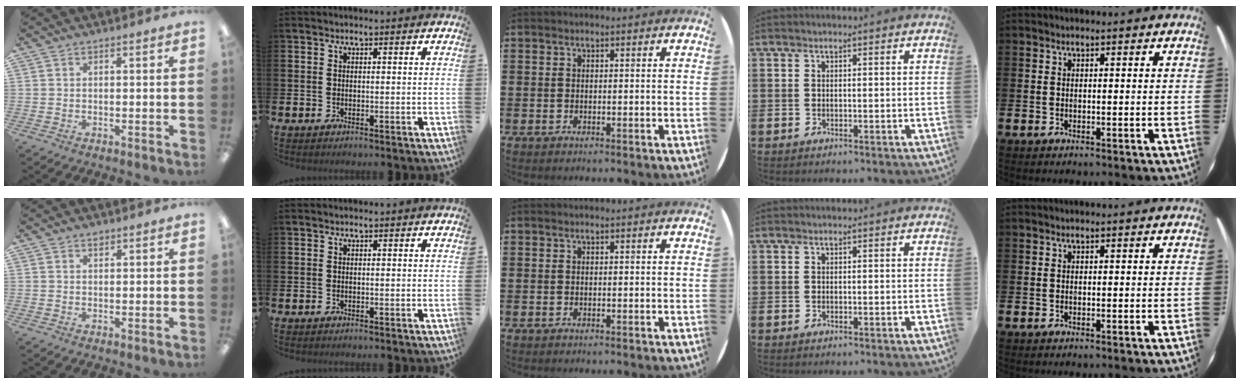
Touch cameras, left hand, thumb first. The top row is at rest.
{"thumb": {"total": 1.0, "force": [0.7, 0.5, 0.5], "torque": [-0.003, -0.003, 0.011]}}